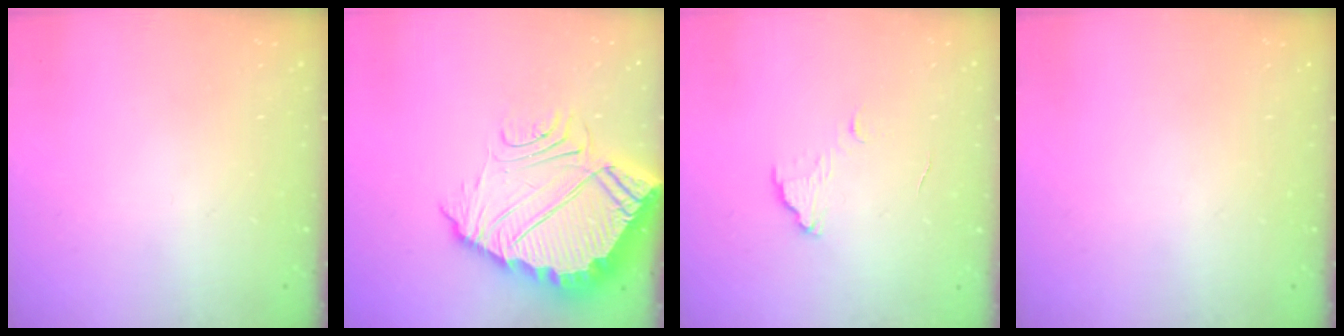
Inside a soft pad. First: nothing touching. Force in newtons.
{"total": 11.6, "press": 11.6, "slide": 0.7}
{"total": 5.9, "press": 5.9, "slide": 0.4}
{"total": 0.0}